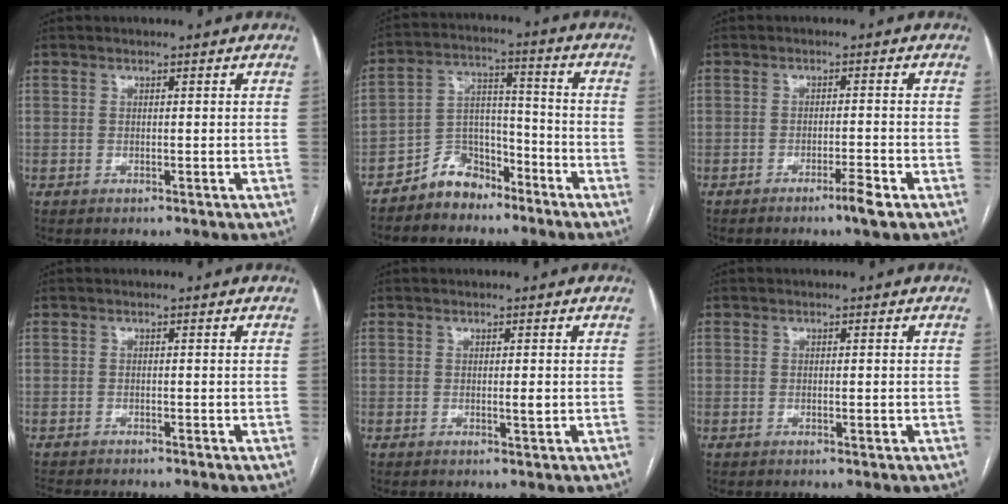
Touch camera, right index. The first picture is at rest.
{"total": 7.2, "force": [-5.7, 4.2, 1.4], "torque": [-0.023, 0.027, -0.102]}
{"total": 2.8, "force": [-1.9, -0.3, 2.1], "torque": [-0.034, -0.003, -0.031]}
{"total": 2.3, "force": [-2.1, -0.5, 0.6], "torque": [-0.007, -0.005, -0.037]}
{"total": 1.0, "force": [0.0, 0.1, 1.0], "torque": [-0.015, -0.002, 0.001]}
{"total": 0.6, "force": [-0.3, 0.0, 0.5], "torque": [-0.006, 0.000, -0.002]}